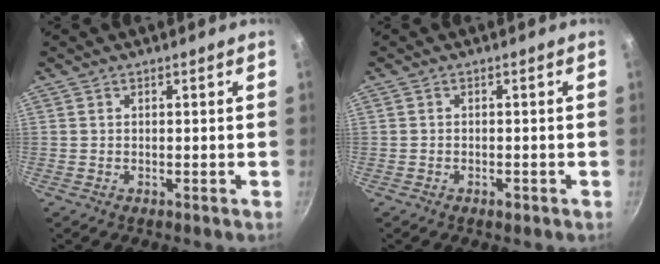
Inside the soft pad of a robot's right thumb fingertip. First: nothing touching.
{"total": 1.3, "force": [-0.8, 0.7, 0.8], "torque": [-0.016, 0.006, -0.012]}